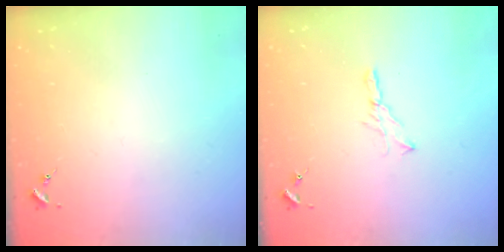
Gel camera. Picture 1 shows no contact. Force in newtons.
{"total": 5.1, "press": 5.1, "slide": 0.1}